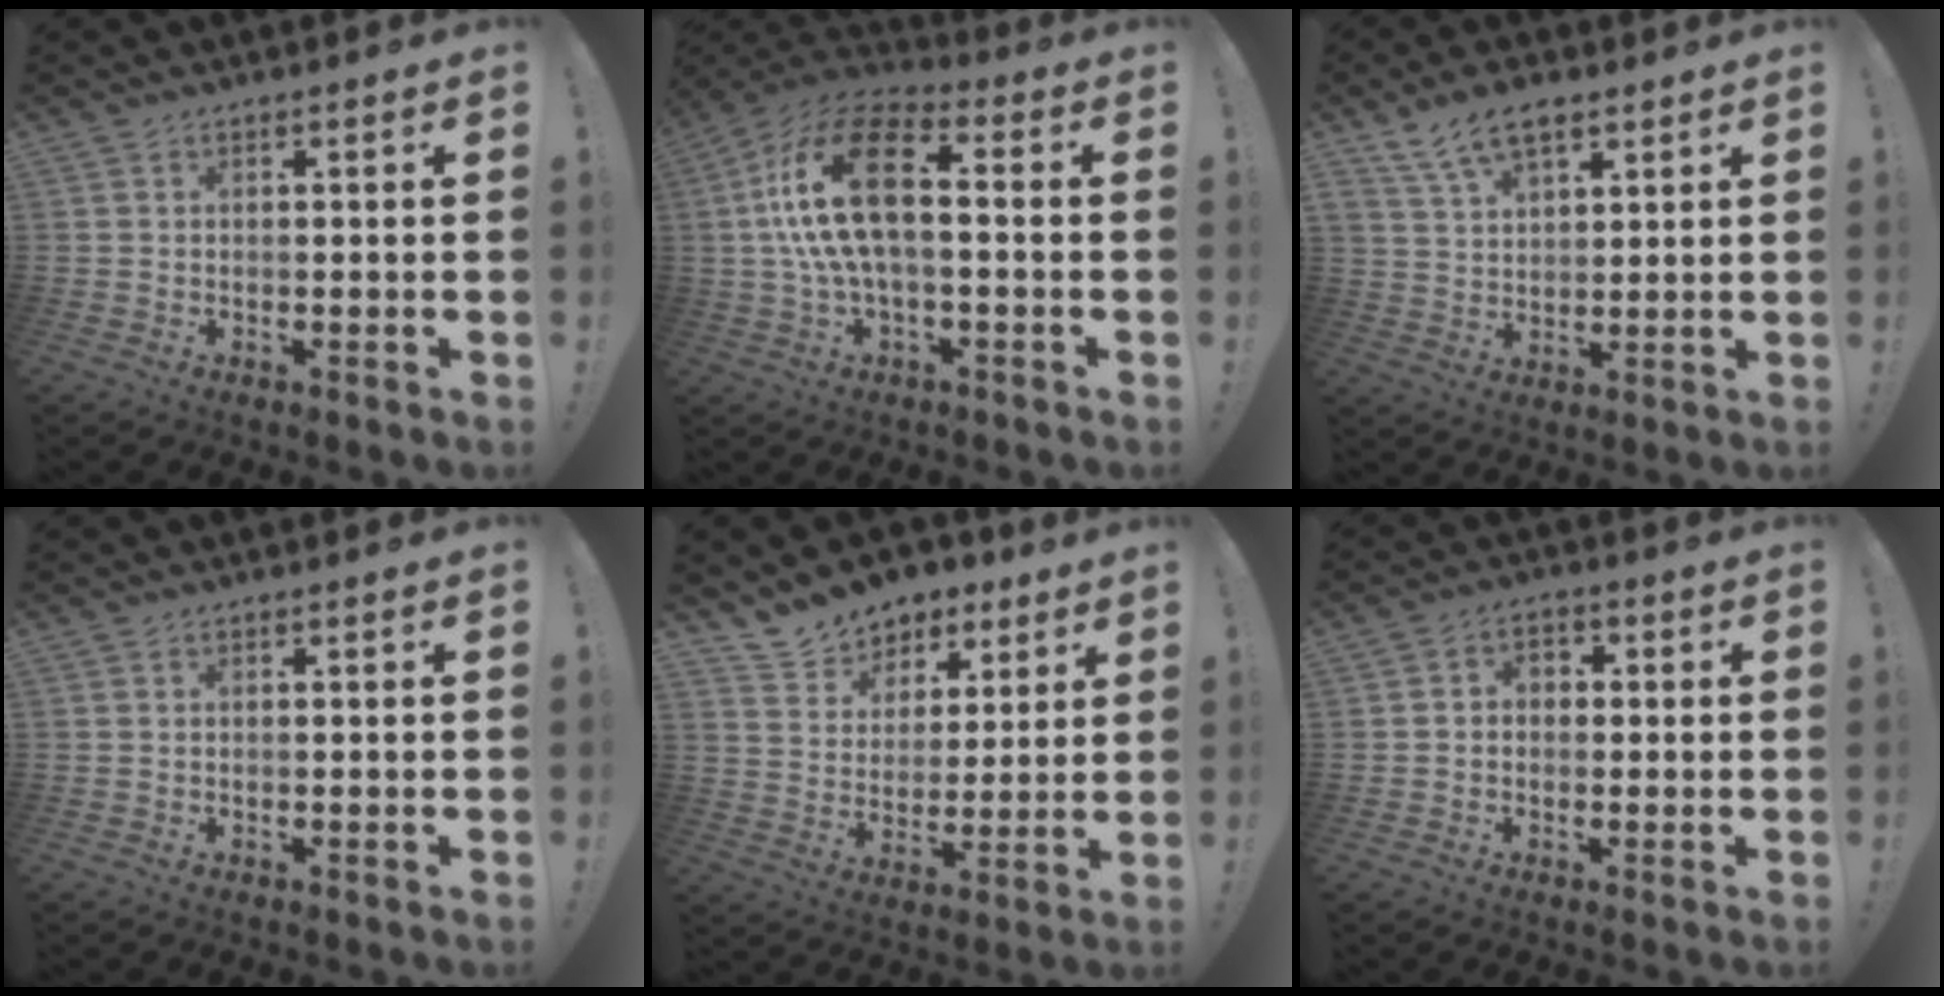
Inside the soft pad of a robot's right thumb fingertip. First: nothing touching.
{"total": 18.9, "force": [1.8, 9.0, 16.5], "torque": [-0.323, 0.008, 0.028]}
{"total": 9.3, "force": [6.0, 4.7, 5.5], "torque": [-0.100, -0.017, 0.115]}
{"total": 0.0}
{"total": 10.1, "force": [7.7, 6.3, 1.3], "torque": [-0.029, -0.061, 0.150]}
{"total": 3.3, "force": [-1.0, 2.8, 1.5], "torque": [-0.025, 0.011, -0.018]}